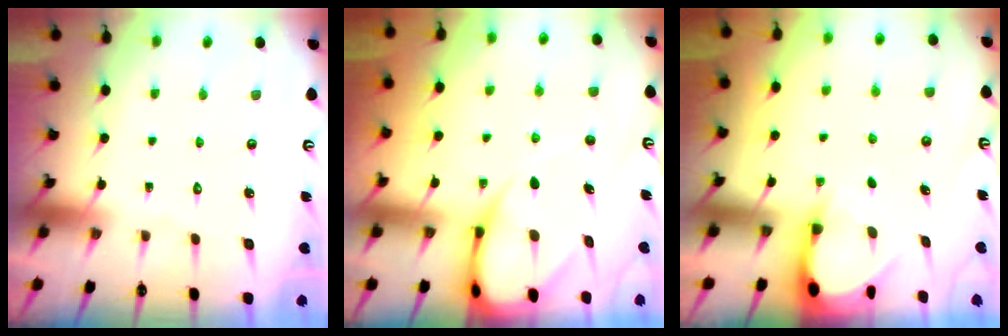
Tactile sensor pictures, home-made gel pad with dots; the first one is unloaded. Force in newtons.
{"total": 8.3, "press": 8.3, "slide": 1.0}
{"total": 3.0, "press": 3.0, "slide": 0.4}